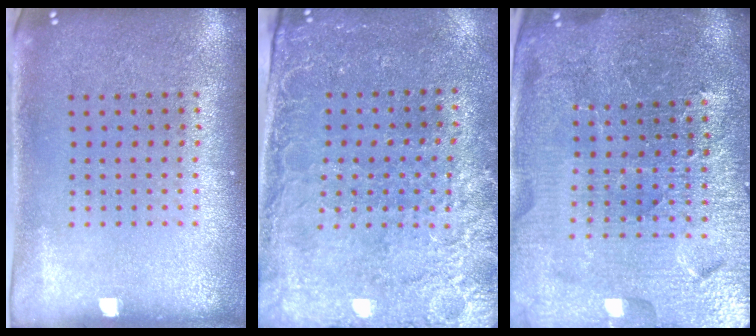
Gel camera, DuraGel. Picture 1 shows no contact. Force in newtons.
{"total": 2.8, "press": 2.6, "slide": 1.1}
{"total": 5.3, "press": 4.9, "slide": 2.2}